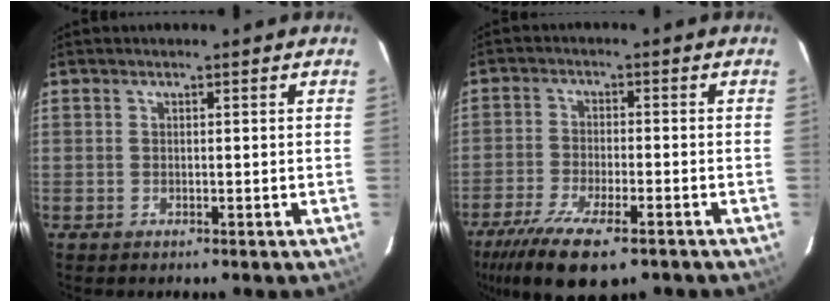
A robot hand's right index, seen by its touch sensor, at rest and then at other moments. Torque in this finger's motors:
{"motor_torque": [1.21, -0.93, 0.39, 0.08]}